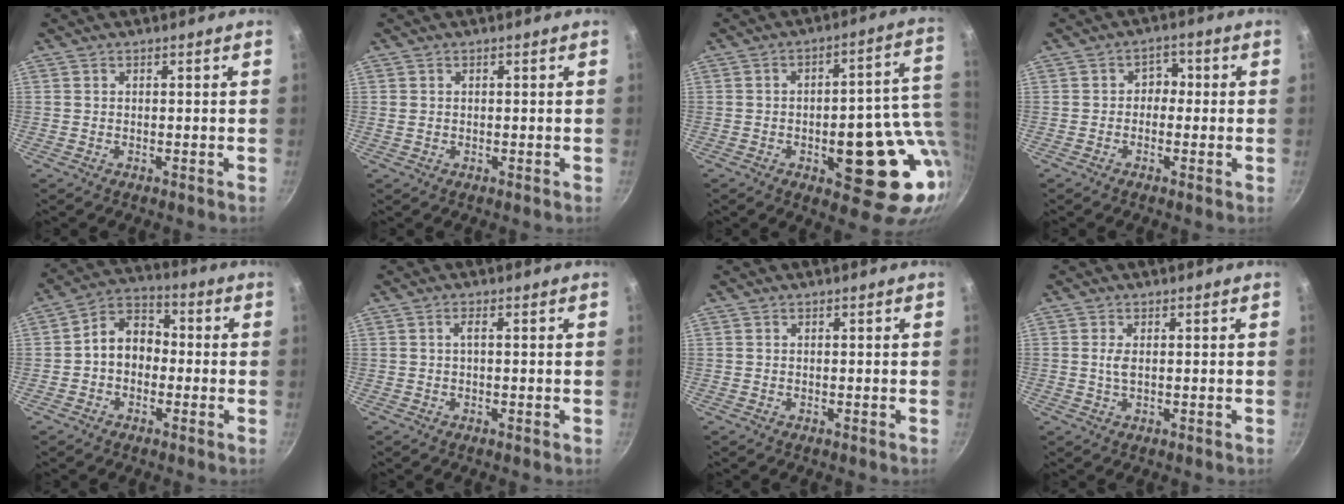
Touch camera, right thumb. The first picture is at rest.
{"total": 0.7, "force": [0.1, 0.6, 0.3], "torque": [-0.004, 0.002, 0.002]}
{"total": 19.2, "force": [-1.7, 8.5, 17.1], "torque": [-0.157, 0.008, -0.016]}
{"total": 3.3, "force": [-0.4, 2.7, 1.8], "torque": [0.000, 0.011, -0.015]}
{"total": 8.7, "force": [-0.9, 6.7, 5.4], "torque": [-0.049, 0.034, -0.036]}
{"total": 1.4, "force": [0.0, 0.3, 1.4], "torque": [-0.029, 0.003, -0.002]}
{"total": 0.0}
{"total": 1.8, "force": [0.2, 0.8, 1.6], "torque": [-0.034, 0.000, 0.004]}